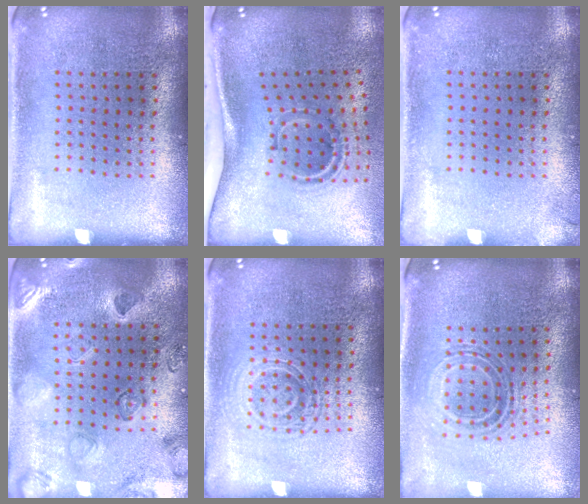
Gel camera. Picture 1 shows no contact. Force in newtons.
{"total": 2.2, "press": 1.2, "slide": 1.8}
{"total": 0.6, "press": 0.6, "slide": 0.1}
{"total": 2.3, "press": 2.2, "slide": 0.8}
{"total": 2.3, "press": 2.2, "slide": 0.5}
{"total": 0.7, "press": 0.7, "slide": 0.2}